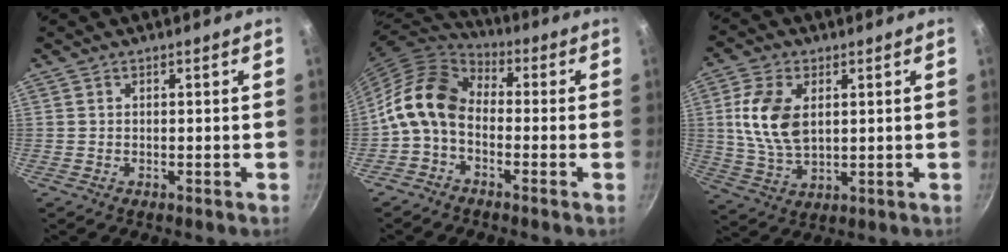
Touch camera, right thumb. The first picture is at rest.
{"total": 12.2, "force": [-1.8, 8.4, 8.6], "torque": [-0.151, 0.042, -0.058]}
{"total": 11.3, "force": [2.3, 6.8, 8.7], "torque": [-0.163, -0.012, 0.049]}